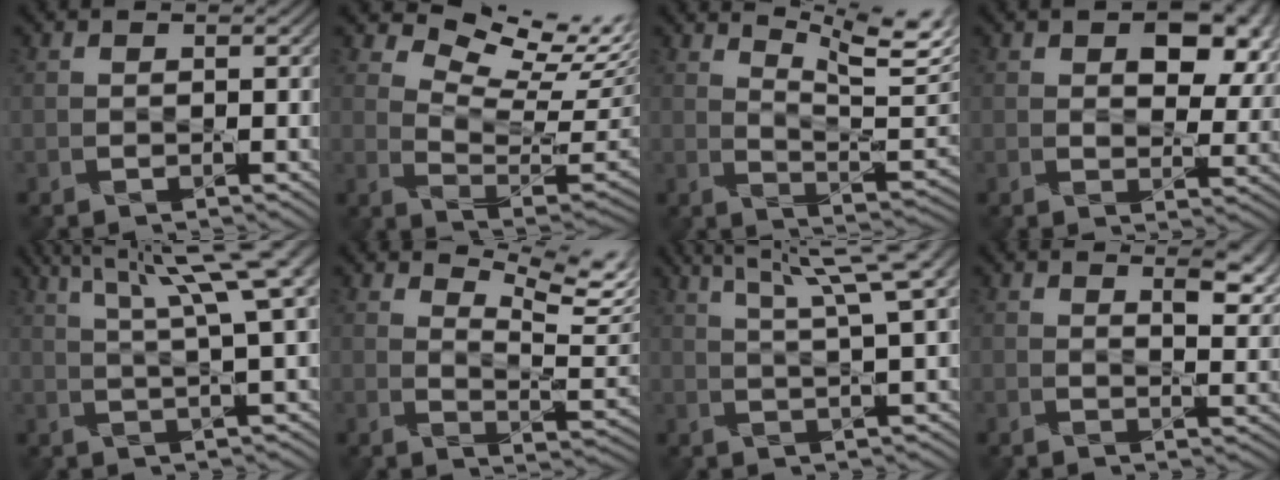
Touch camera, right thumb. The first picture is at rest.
{"total": 11.0, "force": [8.1, 3.6, 6.5], "torque": [-0.126, 0.006, 0.124]}
{"total": 11.8, "force": [8.3, 2.4, 8.1], "torque": [-0.134, 0.009, 0.116]}
{"total": 8.0, "force": [3.2, 4.7, 5.7], "torque": [-0.090, -0.010, 0.051]}
{"total": 13.0, "force": [7.3, 2.3, 10.5], "torque": [-0.160, 0.036, 0.097]}
{"total": 9.0, "force": [7.0, 2.2, 5.3], "torque": [-0.102, 0.001, 0.105]}
{"total": 10.2, "force": [6.4, 1.3, 7.9], "torque": [-0.117, 0.025, 0.083]}
{"total": 5.0, "force": [3.5, 1.4, 3.3], "torque": [-0.057, 0.001, 0.056]}